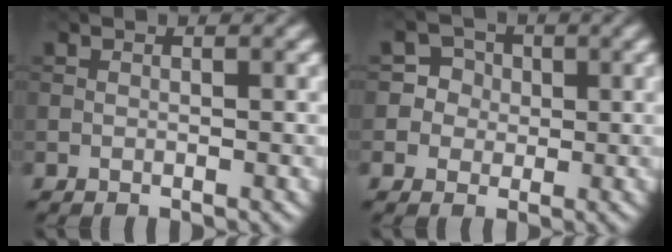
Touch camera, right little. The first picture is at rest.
{"total": 2.8, "force": [0.0, 2.8, 0.4], "torque": [0.007, 0.006, 0.006]}